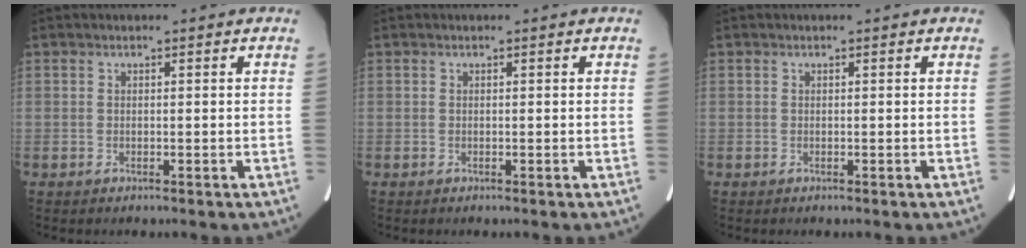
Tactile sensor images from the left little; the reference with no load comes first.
{"total": 0.0}
{"total": 0.0}